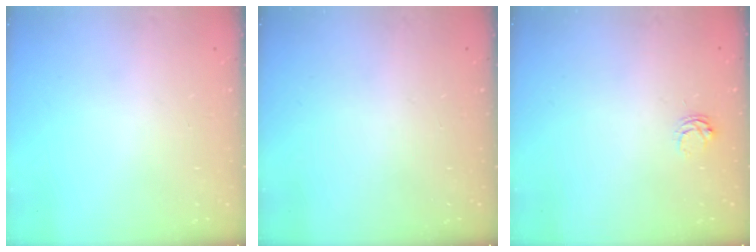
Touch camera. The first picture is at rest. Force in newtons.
{"total": 0.0}
{"total": 3.9, "press": 3.9, "slide": 0.2}